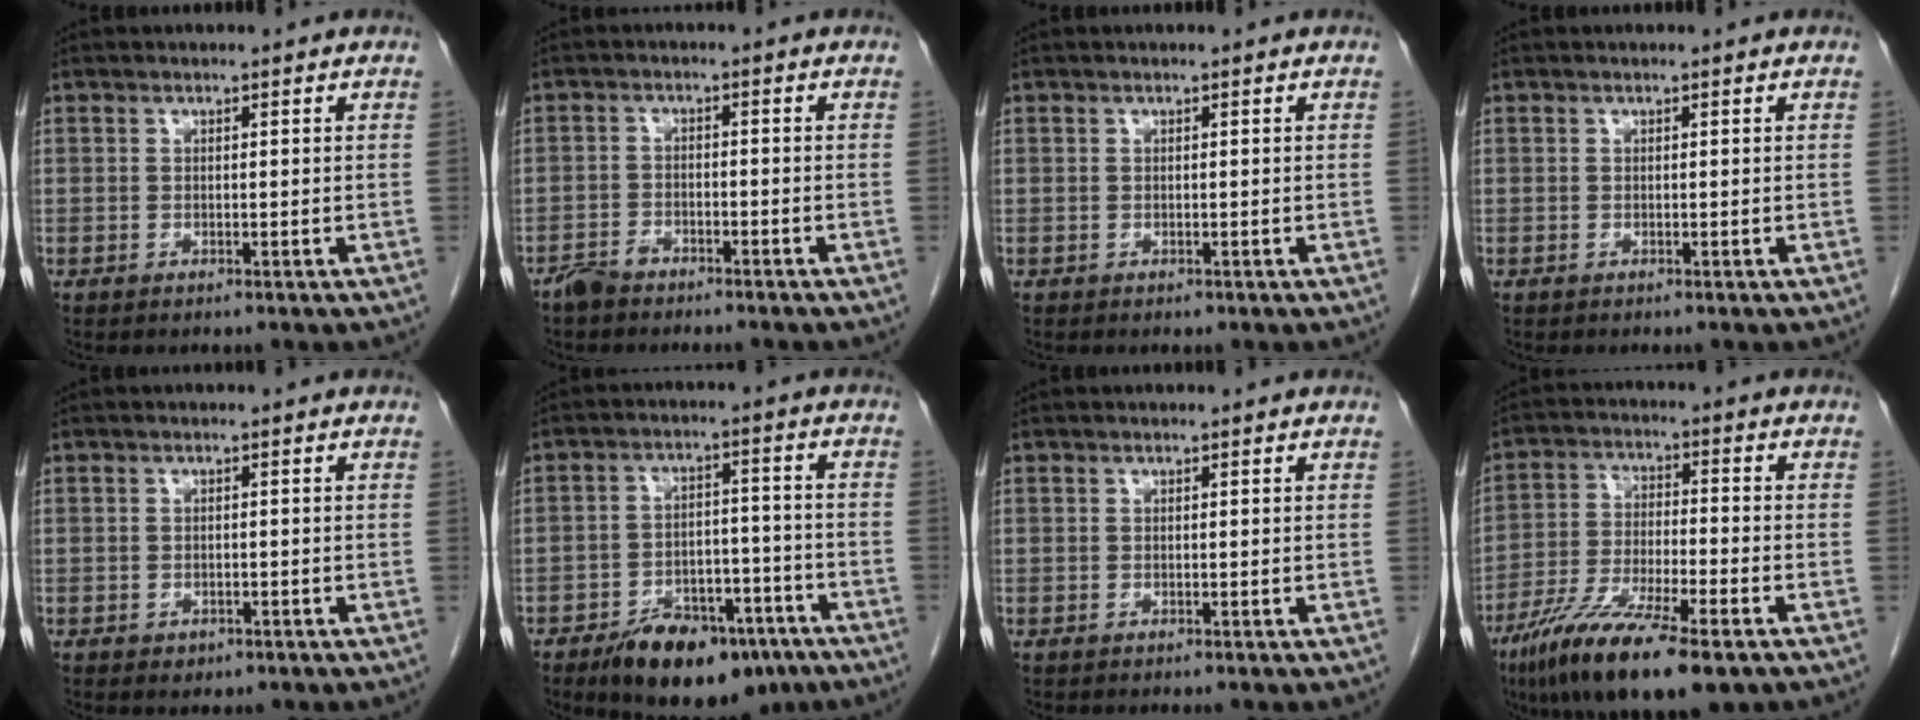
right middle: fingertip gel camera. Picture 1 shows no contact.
{"total": 2.9, "force": [-2.6, 1.0, 0.9], "torque": [-0.022, 0.001, -0.045]}
{"total": 0.0}
{"total": 0.0}
{"total": 1.5, "force": [-0.8, 1.1, 0.6], "torque": [-0.011, 0.001, -0.004]}
{"total": 13.6, "force": [-9.2, 6.5, 7.6], "torque": [-0.107, 0.011, -0.141]}
{"total": 0.0}
{"total": 14.9, "force": [-9.5, 2.6, 11.2], "torque": [-0.213, -0.036, -0.168]}